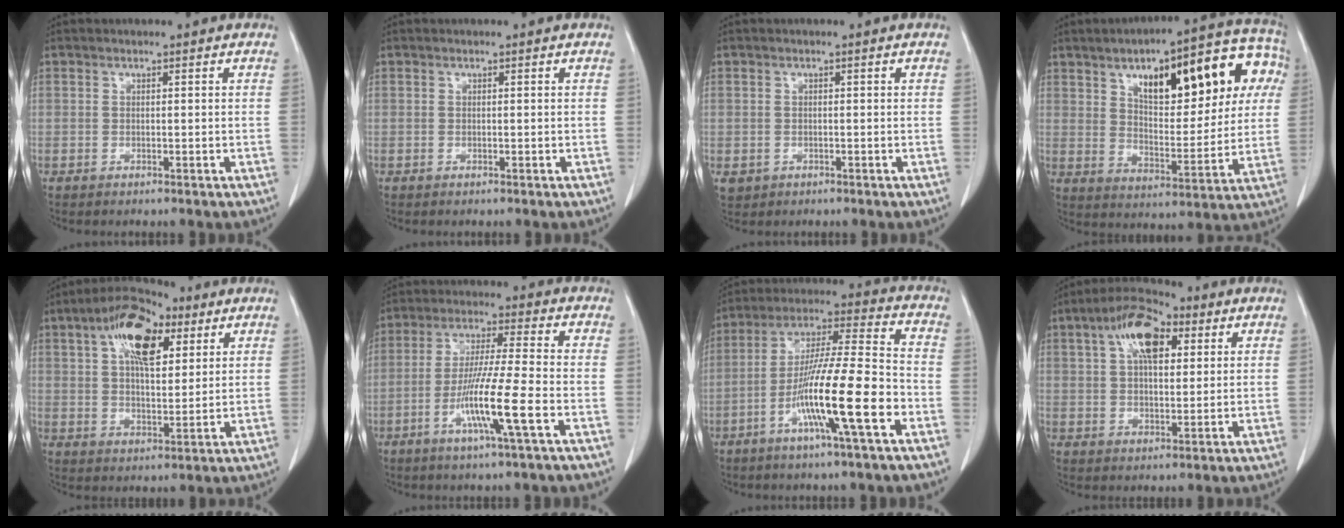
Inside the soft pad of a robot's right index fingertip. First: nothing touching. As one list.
[{"total": 0.0}, {"total": 2.0, "force": [-0.6, 1.8, 0.6], "torque": [-0.011, 0.001, -0.001]}, {"total": 21.9, "force": [8.2, 7.7, 18.8], "torque": [-0.269, 0.044, 0.121]}, {"total": 12.8, "force": [5.8, 5.5, 10.0], "torque": [-0.178, 0.025, 0.097]}, {"total": 10.6, "force": [-3.9, -0.7, 9.8], "torque": [-0.188, -0.014, -0.076]}, {"total": 15.3, "force": [-6.0, 0.1, 14.1], "torque": [-0.256, -0.007, -0.110]}, {"total": 10.4, "force": [4.2, 4.6, 8.3], "torque": [-0.157, 0.027, 0.071]}]